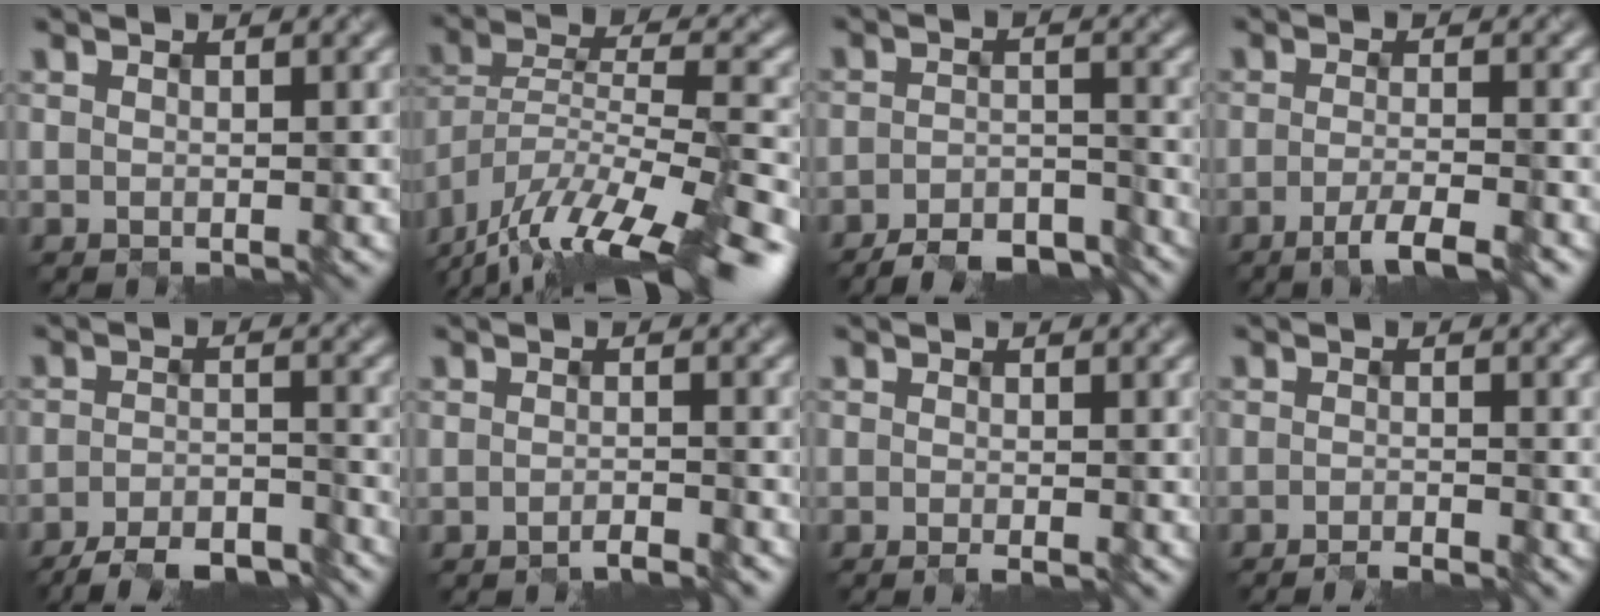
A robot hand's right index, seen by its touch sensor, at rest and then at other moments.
{"total": 15.7, "force": [-12.7, 3.0, 8.7], "torque": [-0.144, 0.009, -0.205]}
{"total": 5.7, "force": [-5.2, 1.2, 1.8], "torque": [-0.025, -0.006, -0.080]}
{"total": 3.2, "force": [-2.1, 0.5, 2.4], "torque": [-0.036, -0.003, -0.045]}
{"total": 6.1, "force": [-5.4, 1.2, 2.5], "torque": [-0.039, -0.006, -0.088]}
{"total": 1.6, "force": [-1.4, 0.1, 0.6], "torque": [-0.002, -0.001, -0.031]}
{"total": 1.0, "force": [-0.6, 0.1, 0.8], "torque": [-0.008, -0.002, -0.015]}
{"total": 1.7, "force": [-1.5, 0.1, 0.8], "torque": [-0.001, -0.003, -0.032]}